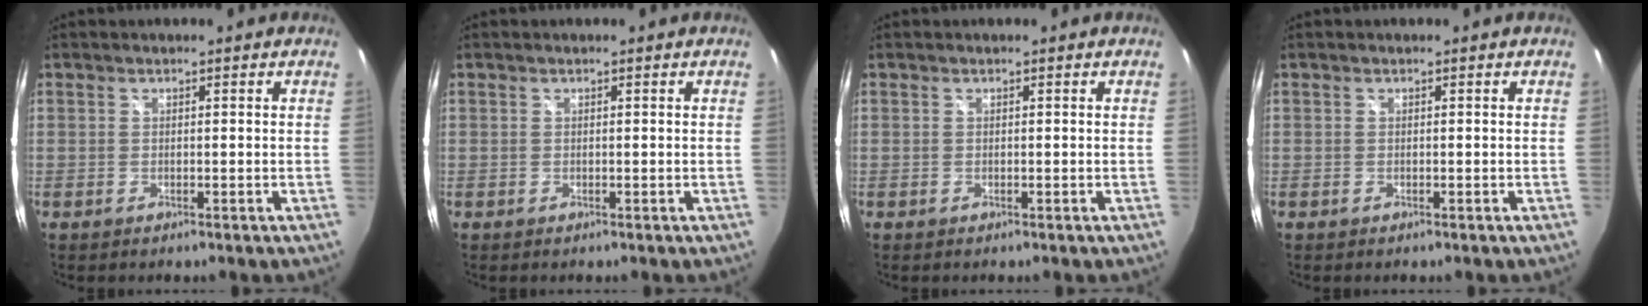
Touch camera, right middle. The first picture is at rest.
{"total": 0.0}
{"total": 0.0}
{"total": 0.0}